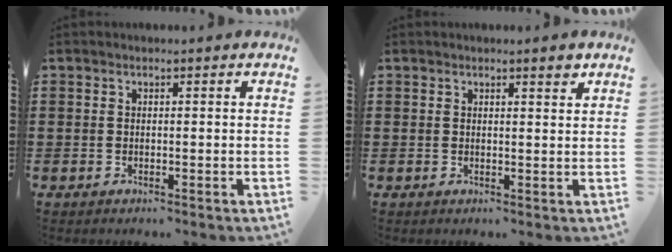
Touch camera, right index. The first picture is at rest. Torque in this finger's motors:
{"motor_torque": [0.06, 0.01, 0.01, 0.03]}